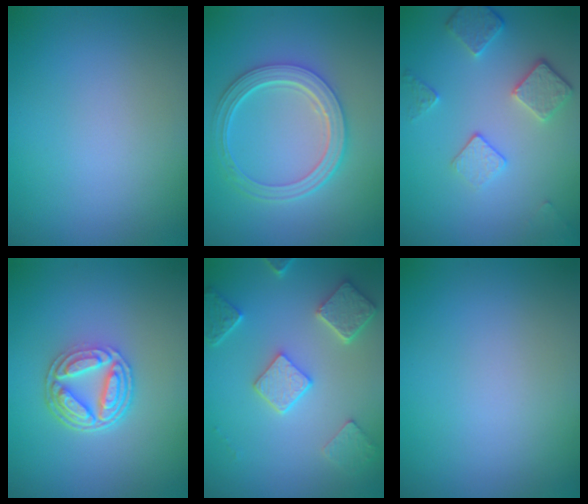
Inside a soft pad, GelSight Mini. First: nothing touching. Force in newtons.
{"total": 5.2, "press": 4.0, "slide": 3.4}
{"total": 3.7, "press": 2.9, "slide": 2.3}
{"total": 5.0, "press": 3.7, "slide": 3.4}
{"total": 4.9, "press": 4.0, "slide": 2.9}
{"total": 0.0}